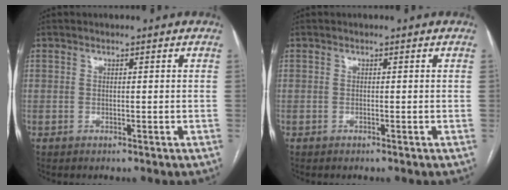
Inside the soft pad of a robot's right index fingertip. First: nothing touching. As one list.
[{"total": 0.0}]